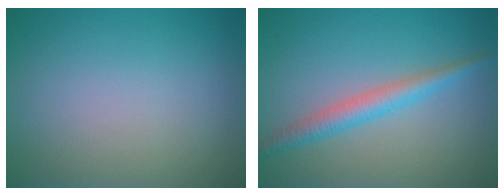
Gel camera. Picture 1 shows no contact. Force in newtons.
{"total": 2.9, "press": 2.9, "slide": 0.0}